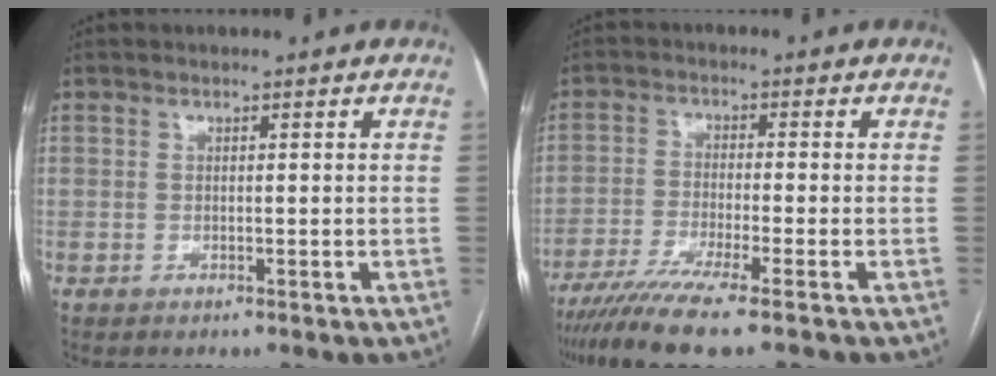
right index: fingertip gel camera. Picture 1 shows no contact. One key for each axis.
{"total": 9.2, "fx": -6.9, "fy": -0.8, "fz": 6.0, "tx": -0.099, "ty": -0.024, "tz": -0.117}